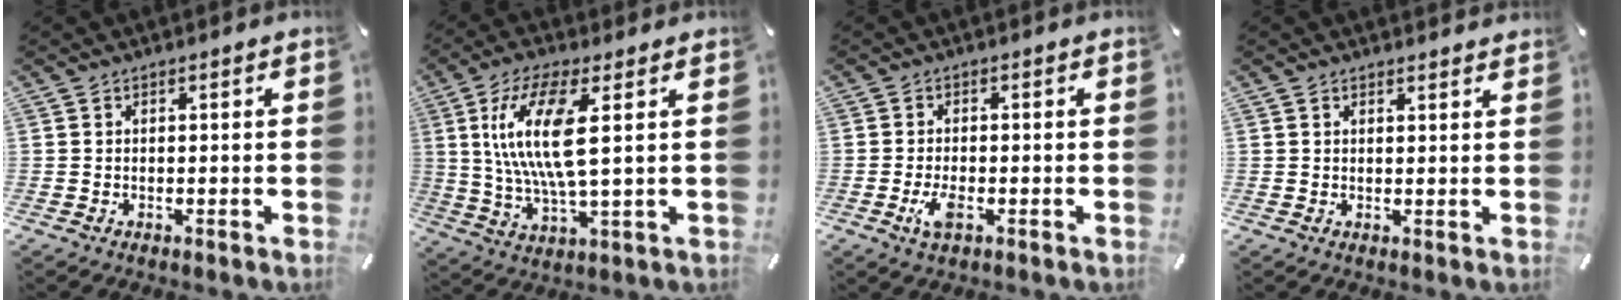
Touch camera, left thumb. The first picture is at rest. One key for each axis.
{"total": 14.7, "fx": 3.4, "fy": 4.1, "fz": 13.7, "tx": -0.286, "ty": -0.007, "tz": 0.054}
{"total": 3.8, "fx": -1.3, "fy": 1.7, "fz": 3.2, "tx": -0.072, "ty": -0.001, "tz": -0.027}
{"total": 1.4, "fx": 1.1, "fy": 0.8, "fz": -0.1, "tx": 0.010, "ty": -0.004, "tz": 0.020}